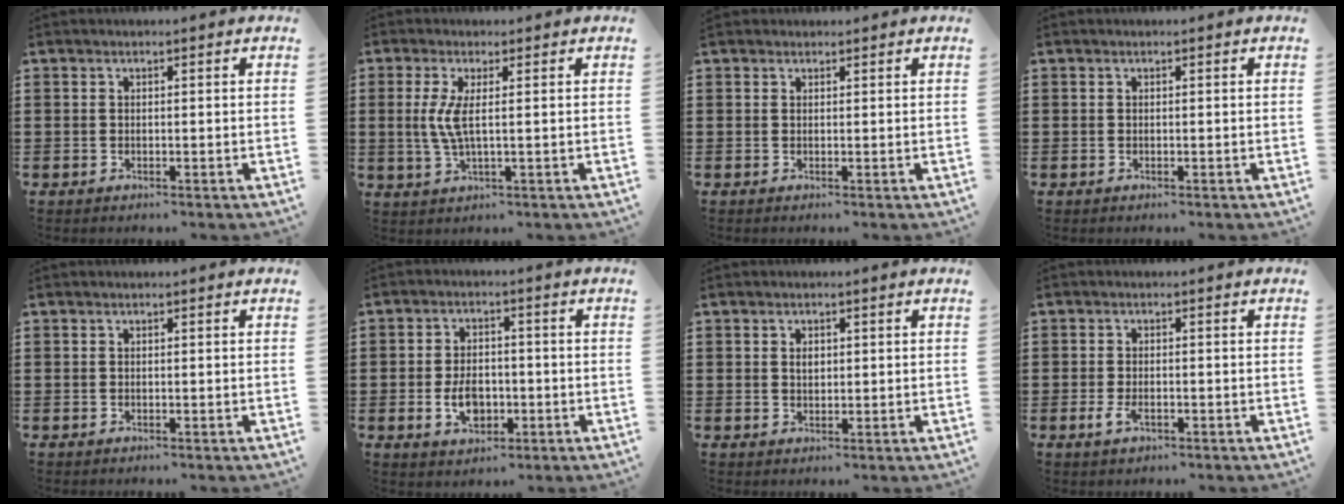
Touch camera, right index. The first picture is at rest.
{"total": 4.4, "force": [0.5, 0.7, 4.3], "torque": [-0.105, -0.013, 0.001]}
{"total": 0.6, "force": [0.5, 0.2, -0.1], "torque": [0.000, 0.000, 0.011]}
{"total": 0.0}
{"total": 0.0}
{"total": 5.2, "force": [-1.3, 3.4, 3.7], "torque": [-0.069, -0.001, -0.024]}
{"total": 1.5, "force": [0.4, 1.0, 1.0], "torque": [-0.022, 0.007, 0.006]}
{"total": 2.1, "force": [-0.8, 0.9, 1.8], "torque": [-0.050, -0.011, -0.017]}